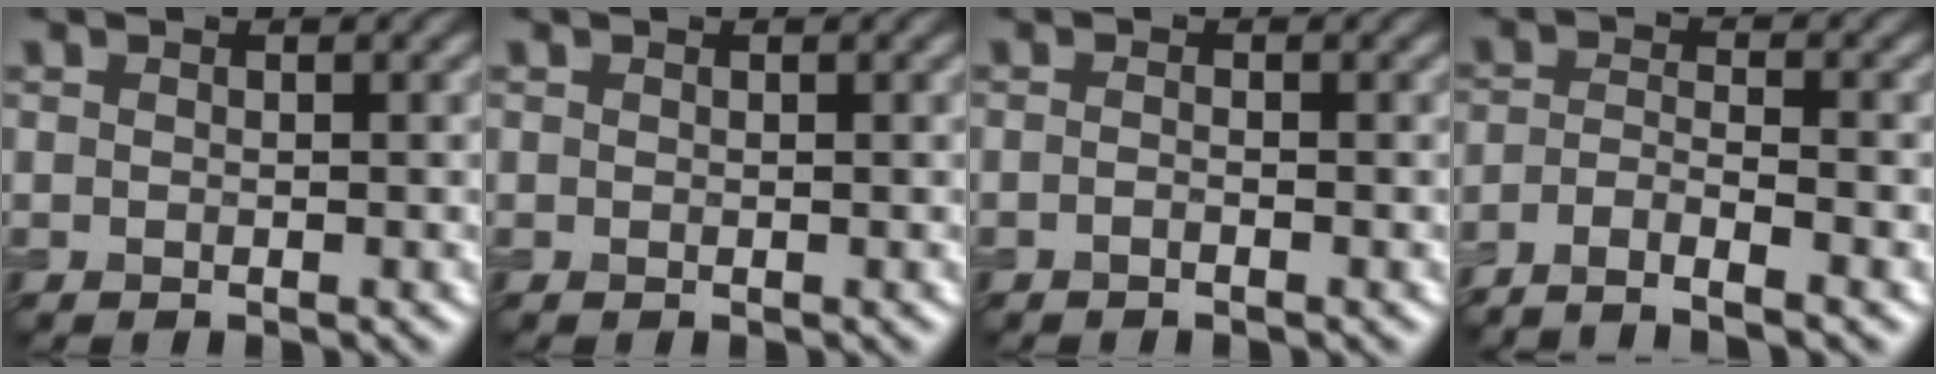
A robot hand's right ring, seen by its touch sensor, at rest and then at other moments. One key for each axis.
{"total": 0.0}
{"total": 0.7, "fx": -0.5, "fy": 0.2, "fz": 0.5, "tx": -0.011, "ty": -0.003, "tz": -0.011}
{"total": 4.5, "fx": -3.3, "fy": 0.9, "fz": 2.9, "tx": -0.050, "ty": -0.002, "tz": -0.067}